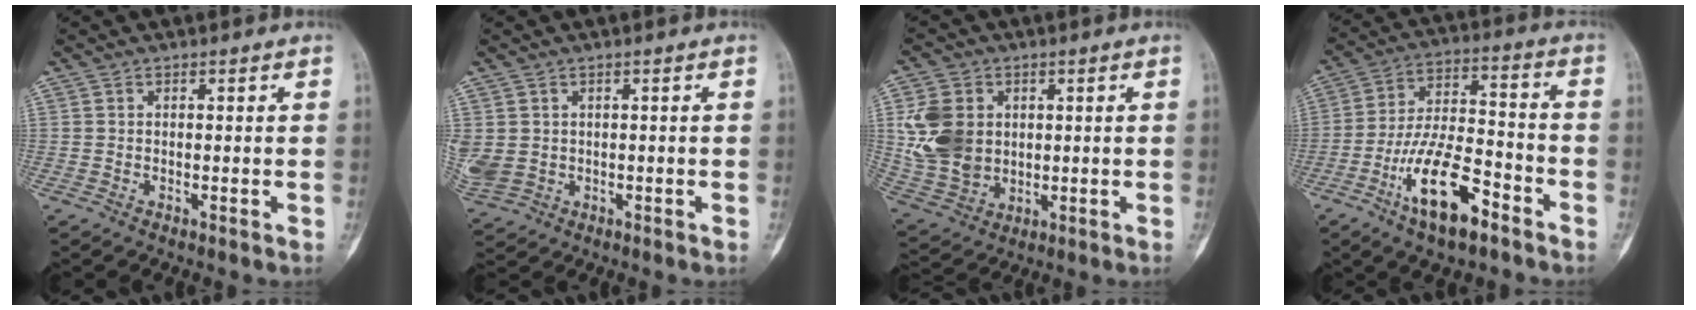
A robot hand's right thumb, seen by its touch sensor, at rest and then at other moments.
{"total": 7.4, "force": [-0.1, 6.2, 4.1], "torque": [-0.114, 0.000, 0.017]}
{"total": 12.4, "force": [2.0, 9.9, 7.2], "torque": [-0.125, -0.007, 0.053]}
{"total": 15.2, "force": [-8.1, 5.8, 11.5], "torque": [-0.199, 0.056, -0.144]}